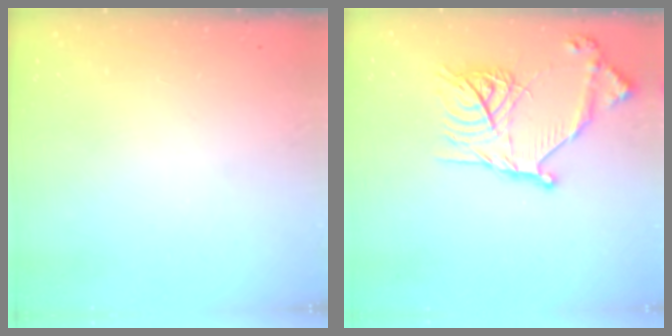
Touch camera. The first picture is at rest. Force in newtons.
{"total": 18.2, "press": 18.2, "slide": 1.1}